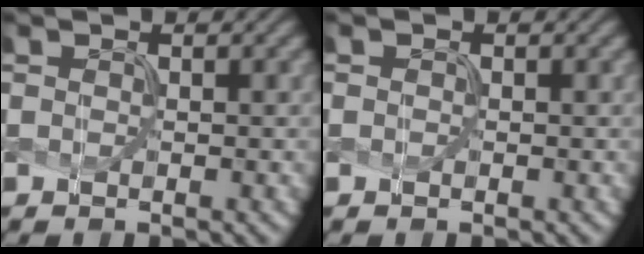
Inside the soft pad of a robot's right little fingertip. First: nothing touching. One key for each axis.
{"total": 0.0}